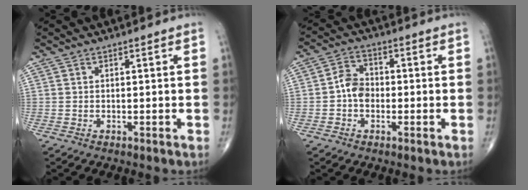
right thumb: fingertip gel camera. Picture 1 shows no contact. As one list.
[{"total": 4.9, "force": [-0.9, 3.7, 3.0], "torque": [-0.039, 0.018, -0.027]}]